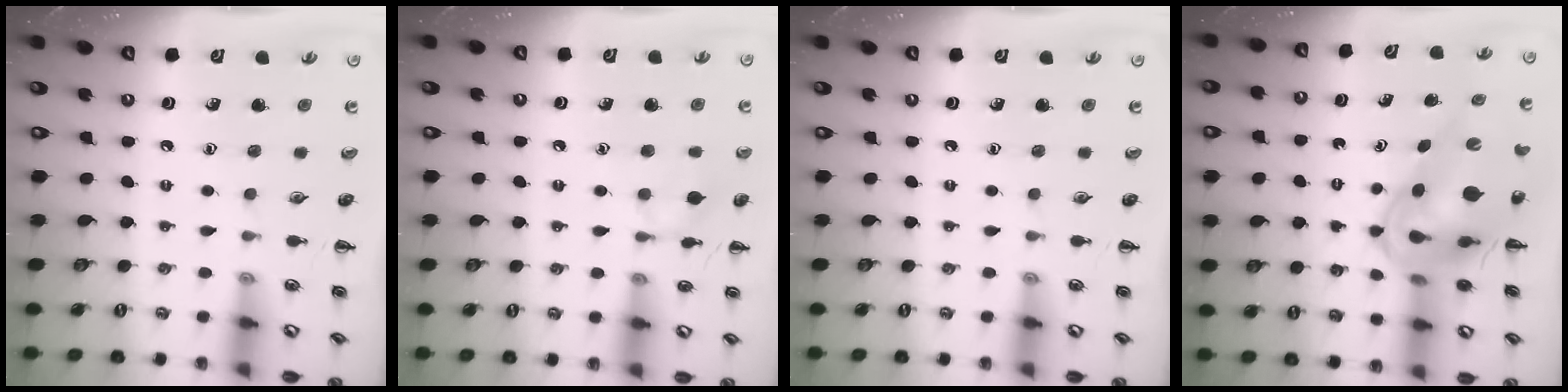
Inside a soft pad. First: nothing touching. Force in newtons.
{"total": 7.0, "press": 6.7, "slide": 1.7}
{"total": 0.0}
{"total": 13.0, "press": 12.3, "slide": 4.1}